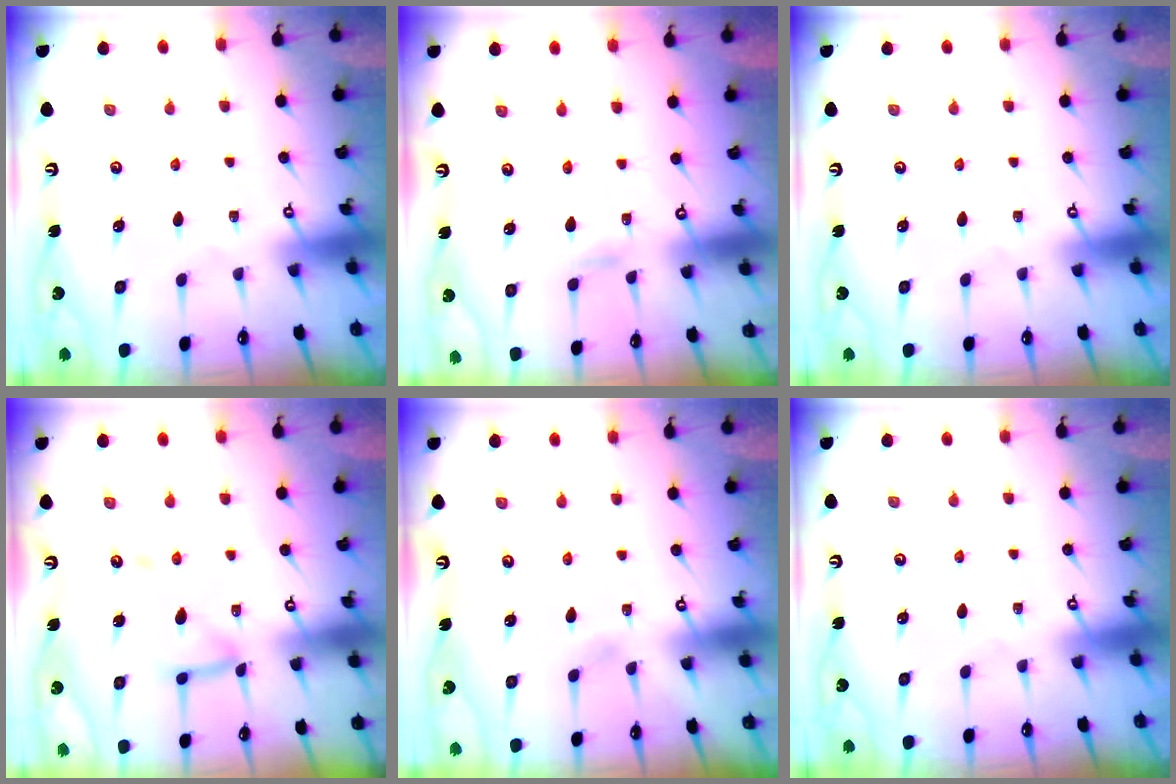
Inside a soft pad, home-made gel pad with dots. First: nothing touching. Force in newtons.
{"total": 4.6, "press": 4.6, "slide": 0.5}
{"total": 0.0}
{"total": 11.2, "press": 11.2, "slide": 1.1}
{"total": 2.6, "press": 2.6, "slide": 0.3}
{"total": 0.0}